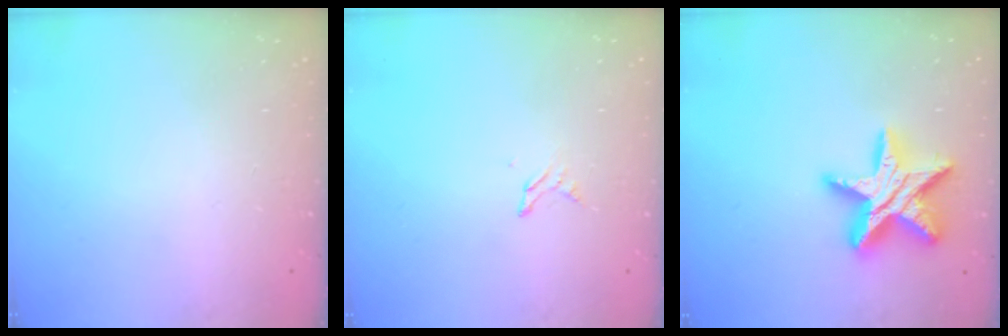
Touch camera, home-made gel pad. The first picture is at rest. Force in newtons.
{"total": 2.9, "press": 2.9, "slide": 0.3}
{"total": 17.9, "press": 17.9, "slide": 1.1}